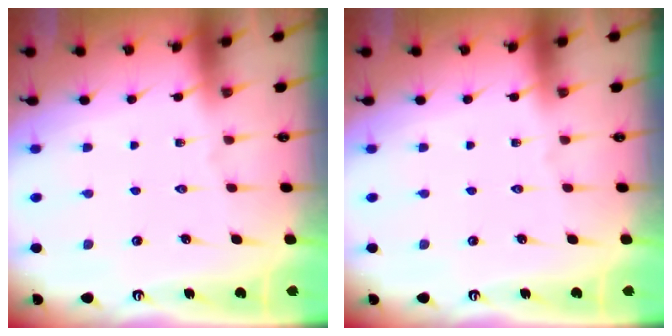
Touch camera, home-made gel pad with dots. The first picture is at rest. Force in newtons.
{"total": 0.0}